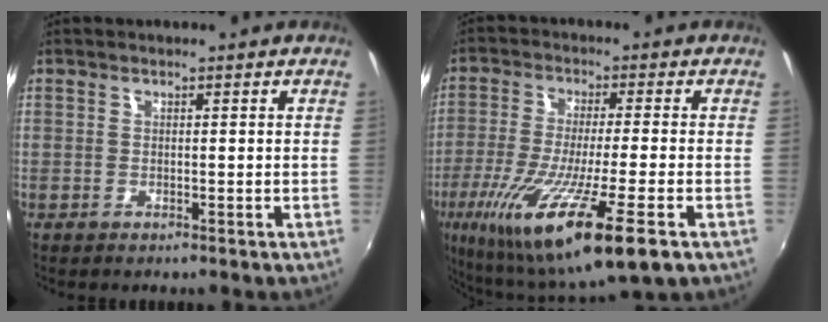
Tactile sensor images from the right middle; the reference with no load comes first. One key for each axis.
{"total": 20.5, "fx": -9.3, "fy": 2.5, "fz": 18.1, "tx": -0.359, "ty": -0.071, "tz": -0.163}